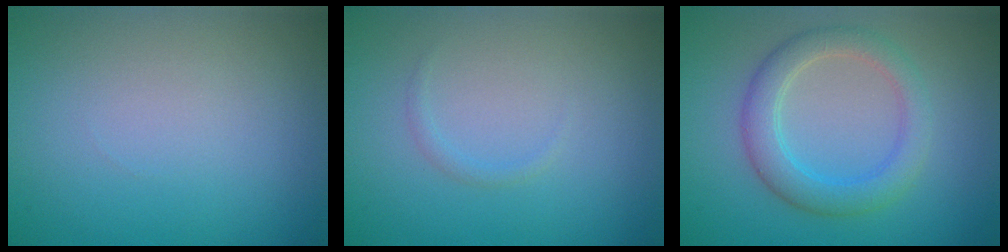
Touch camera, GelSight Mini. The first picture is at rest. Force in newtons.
{"total": 0.6, "press": 0.6, "slide": 0.0}
{"total": 3.7, "press": 3.7, "slide": 0.1}